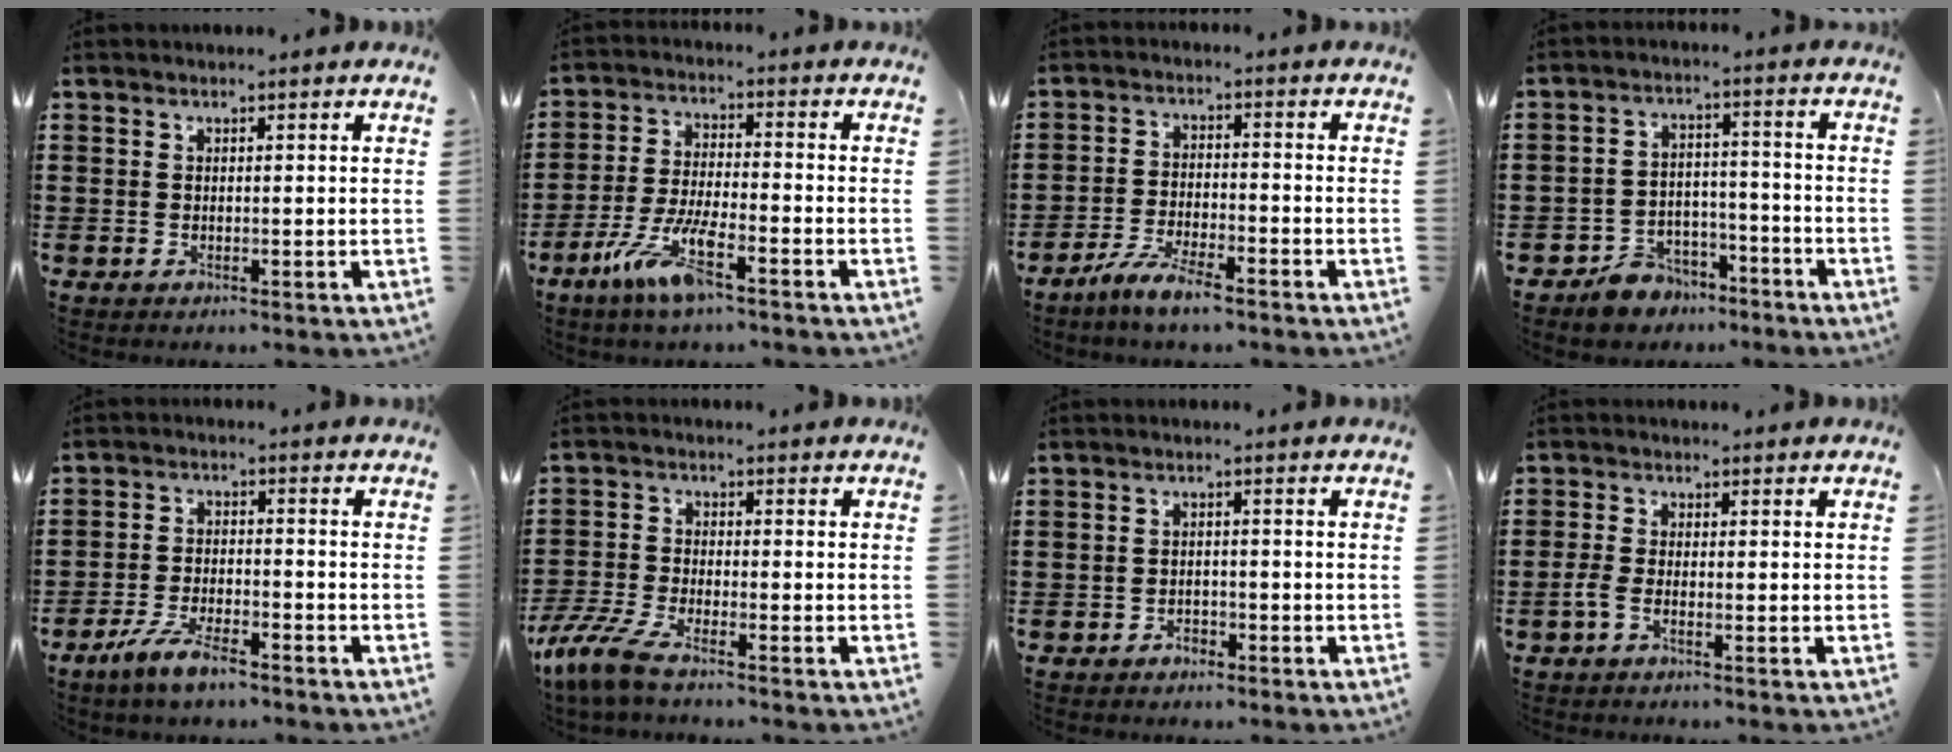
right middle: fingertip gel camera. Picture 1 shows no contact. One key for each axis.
{"total": 8.8, "fx": -5.1, "fy": 1.7, "fz": 7.0, "tx": -0.155, "ty": -0.008, "tz": -0.098}
{"total": 5.4, "fx": -4.5, "fy": 0.6, "fz": 2.9, "tx": -0.067, "ty": -0.005, "tz": -0.086}
{"total": 5.8, "fx": -5.3, "fy": 2.4, "fz": 0.6, "tx": -0.010, "ty": 0.025, "tz": -0.104}
{"total": 5.7, "fx": -4.3, "fy": 1.3, "fz": 3.5, "tx": -0.082, "ty": -0.005, "tz": -0.086}
{"total": 6.0, "fx": -4.7, "fy": 0.8, "fz": 3.5, "tx": -0.107, "ty": -0.020, "tz": -0.100}
{"total": 1.8, "fx": -1.6, "fy": 0.7, "fz": 0.3, "tx": -0.011, "ty": 0.001, "tz": -0.035}
{"total": 2.1, "fx": -1.1, "fy": 0.6, "fz": 1.6, "tx": -0.044, "ty": -0.003, "tz": -0.025}